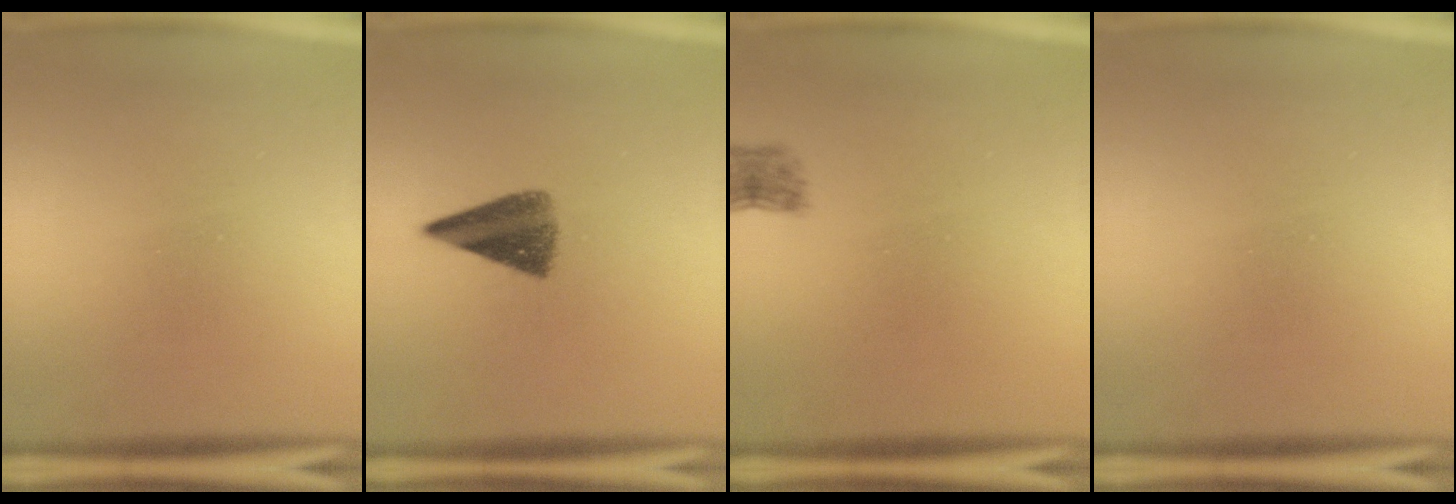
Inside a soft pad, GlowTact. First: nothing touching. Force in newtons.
{"total": 6.9}
{"total": 1.2}
{"total": 0.0}